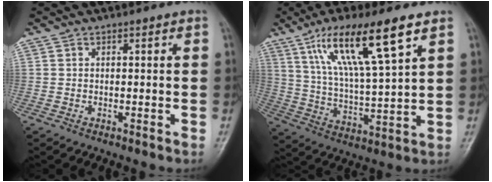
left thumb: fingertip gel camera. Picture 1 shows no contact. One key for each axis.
{"total": 16.8, "fx": 8.9, "fy": 3.0, "fz": 13.9, "tx": -0.250, "ty": -0.028, "tz": 0.169}